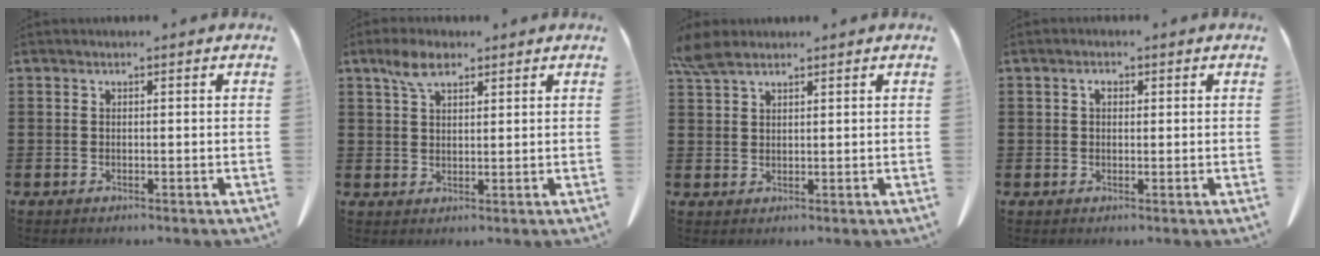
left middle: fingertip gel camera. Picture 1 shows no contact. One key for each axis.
{"total": 4.5, "fx": 2.8, "fy": 2.0, "fz": 2.9, "tx": -0.065, "ty": 0.006, "tz": 0.051}
{"total": 3.9, "fx": 3.0, "fy": 1.3, "fz": 2.1, "tx": -0.049, "ty": 0.001, "tz": 0.058}
{"total": 1.6, "fx": 0.6, "fy": 0.9, "fz": 1.2, "tx": -0.019, "ty": 0.003, "tz": 0.008}